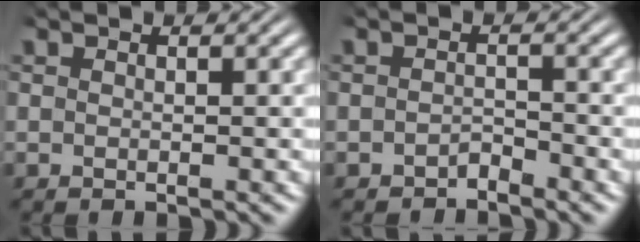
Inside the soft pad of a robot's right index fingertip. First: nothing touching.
{"total": 1.5, "force": [-1.4, 0.4, 0.1], "torque": [0.002, -0.005, -0.023]}